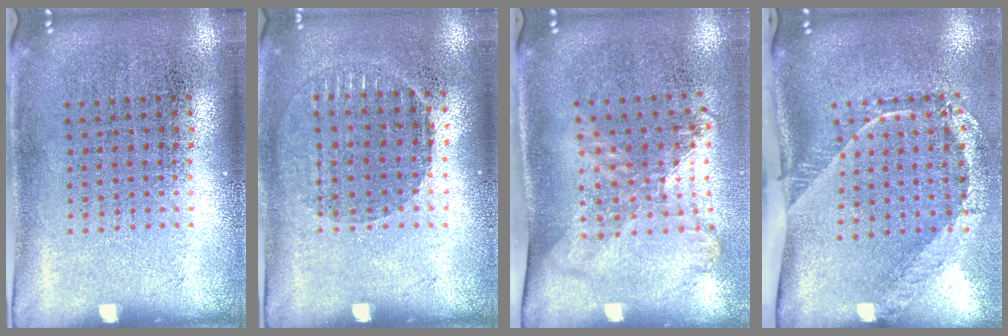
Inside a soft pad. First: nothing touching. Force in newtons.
{"total": 0.8, "press": 0.8, "slide": 0.2}
{"total": 1.6, "press": 1.2, "slide": 1.0}
{"total": 2.6, "press": 1.7, "slide": 1.9}